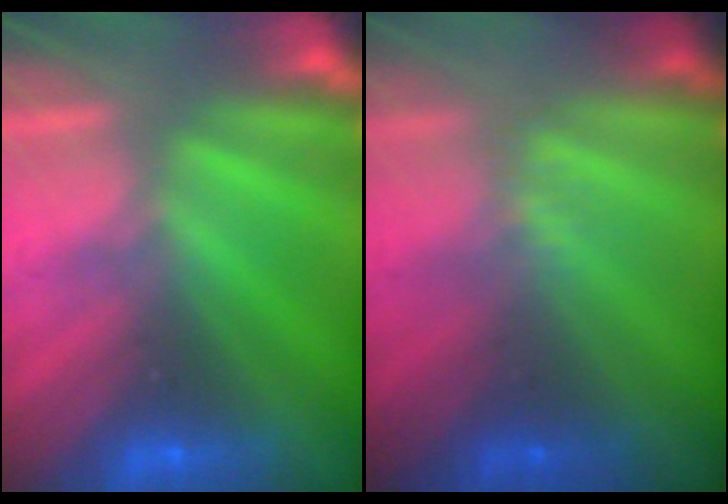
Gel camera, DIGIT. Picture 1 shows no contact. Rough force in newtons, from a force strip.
{"total": 2.4}